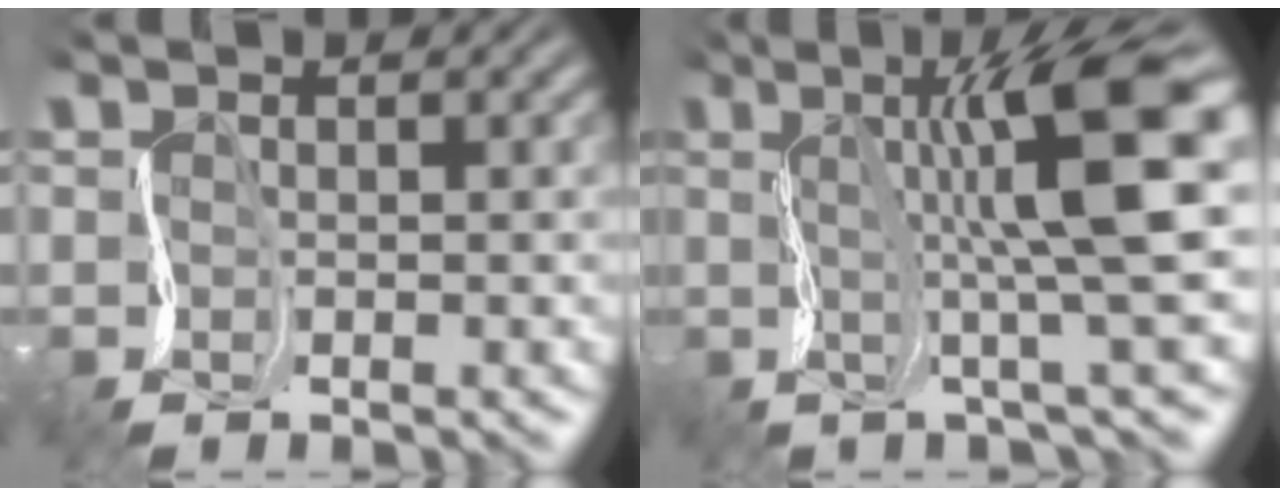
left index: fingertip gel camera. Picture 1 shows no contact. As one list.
[{"total": 9.7, "force": [1.7, 1.1, 9.5], "torque": [-0.123, 0.024, 0.027]}]